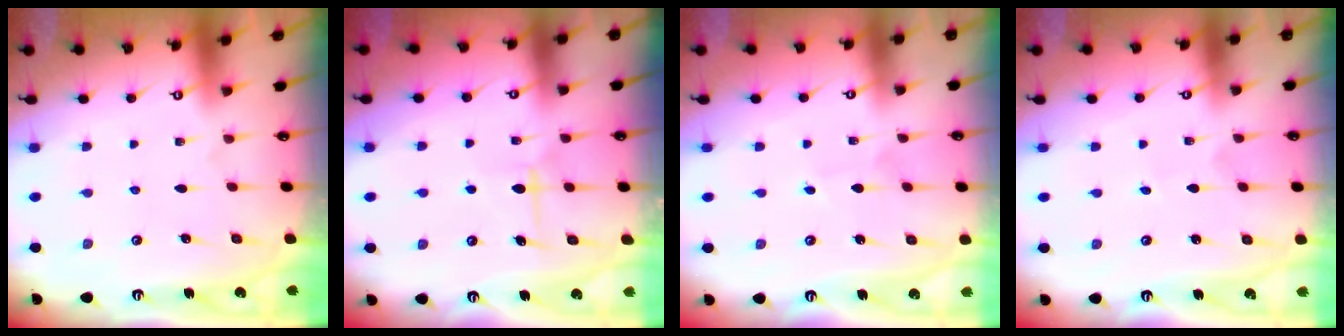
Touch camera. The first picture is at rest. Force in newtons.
{"total": 5.9, "press": 5.9, "slide": 0.2}
{"total": 2.3, "press": 2.3, "slide": 0.1}
{"total": 0.7, "press": 0.7, "slide": 0.0}